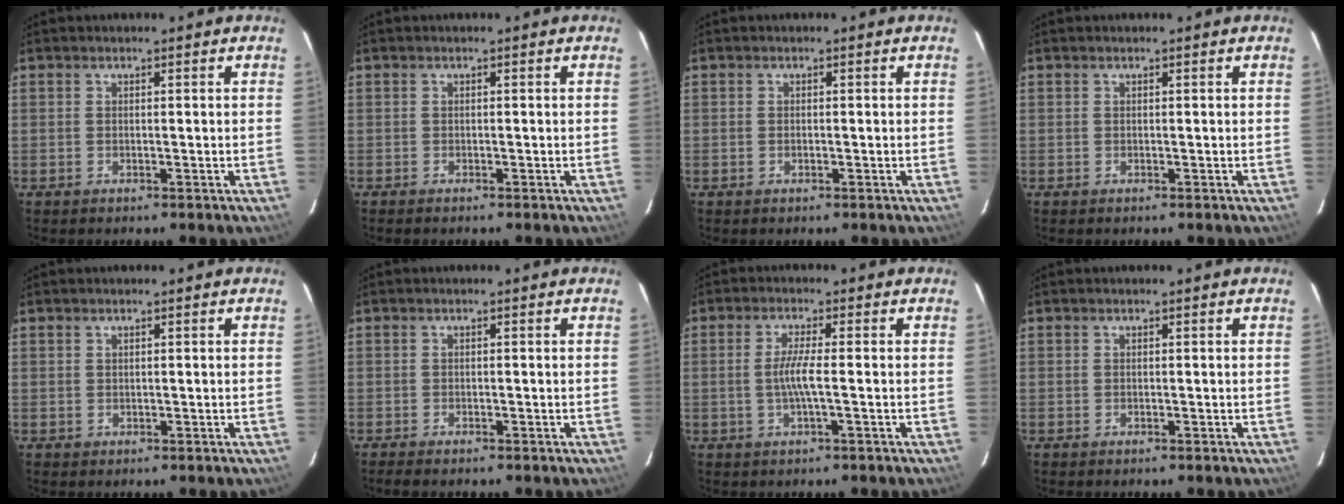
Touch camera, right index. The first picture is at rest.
{"total": 0.7, "force": [-0.6, 0.2, 0.2], "torque": [-0.007, -0.003, -0.012]}
{"total": 0.6, "force": [-0.2, 0.4, 0.4], "torque": [-0.009, 0.001, -0.004]}
{"total": 0.0}
{"total": 0.6, "force": [0.2, 0.6, 0.0], "torque": [0.004, 0.003, 0.003]}
{"total": 2.2, "force": [-1.9, 0.4, 1.0], "torque": [-0.024, -0.011, -0.032]}
{"total": 3.9, "force": [-0.7, -0.3, 3.8], "torque": [-0.075, -0.003, -0.014]}
{"total": 0.0}